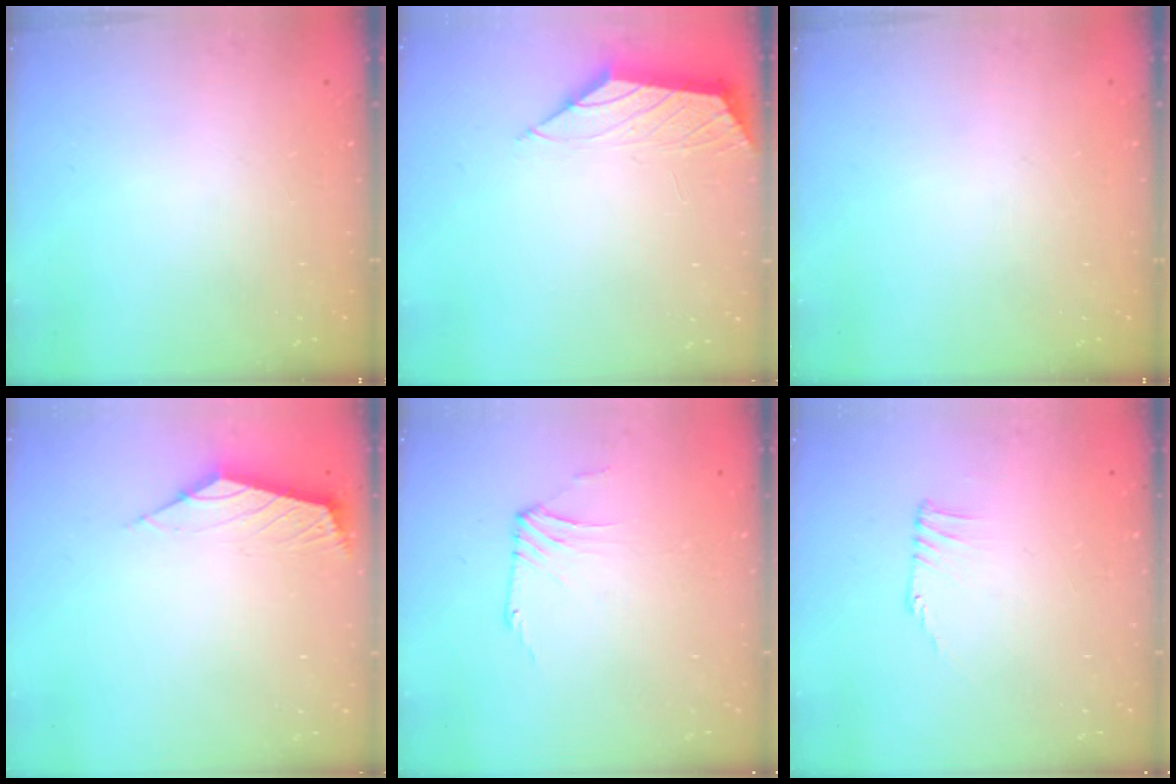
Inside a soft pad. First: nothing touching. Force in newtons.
{"total": 0.8, "press": 0.7, "slide": 0.4}
{"total": 0.0}
{"total": 2.6, "press": 2.6, "slide": 0.7}
{"total": 0.6, "press": 0.4, "slide": 0.5}
{"total": 0.8, "press": 0.8, "slide": 0.2}